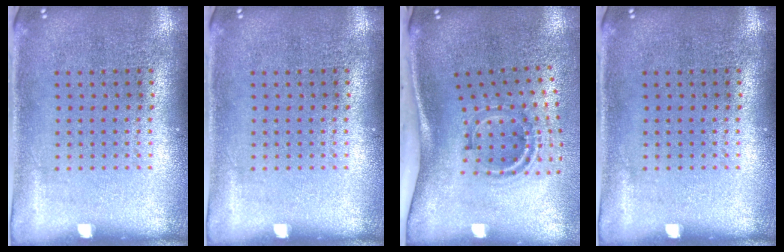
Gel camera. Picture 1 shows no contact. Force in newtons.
{"total": 0.0}
{"total": 1.6, "press": 1.1, "slide": 1.1}
{"total": 0.0}